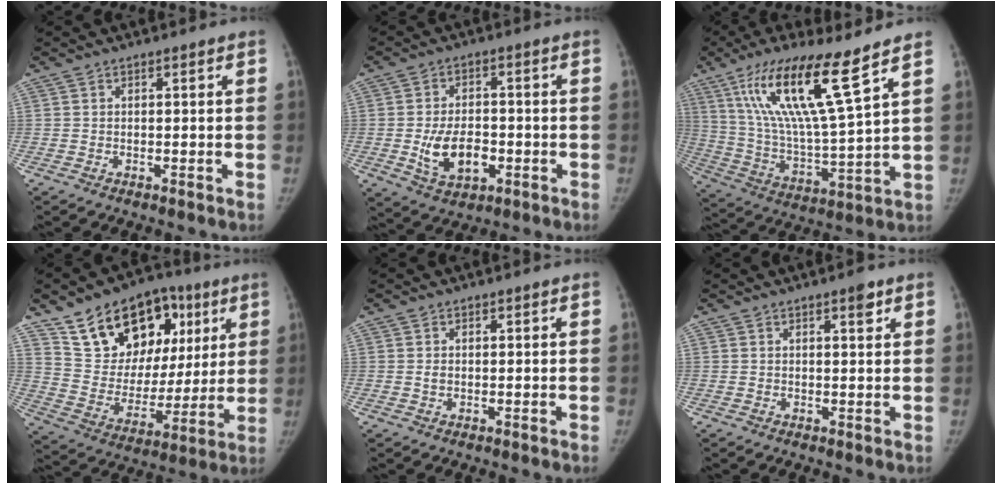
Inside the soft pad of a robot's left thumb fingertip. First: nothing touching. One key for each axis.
{"total": 9.3, "fx": -2.2, "fy": 5.9, "fz": 6.9, "tx": -0.103, "ty": 0.006, "tz": -0.029}
{"total": 19.3, "fx": 10.9, "fy": 2.1, "fz": 15.7, "tx": -0.286, "ty": -0.051, "tz": 0.205}
{"total": 22.7, "fx": 11.2, "fy": 14.8, "fz": 13.2, "tx": -0.157, "ty": -0.014, "tz": 0.192}
{"total": 0.9, "fx": 0.1, "fy": 0.7, "fz": 0.5, "tx": -0.008, "ty": 0.000, "tz": 0.003}
{"total": 2.4, "fx": 1.4, "fy": 0.7, "fz": 1.7, "tx": -0.019, "ty": -0.006, "tz": 0.019}